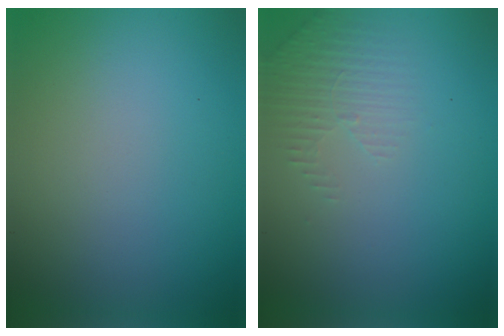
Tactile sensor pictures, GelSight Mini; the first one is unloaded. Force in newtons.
{"total": 1.9, "press": 1.8, "slide": 0.6}